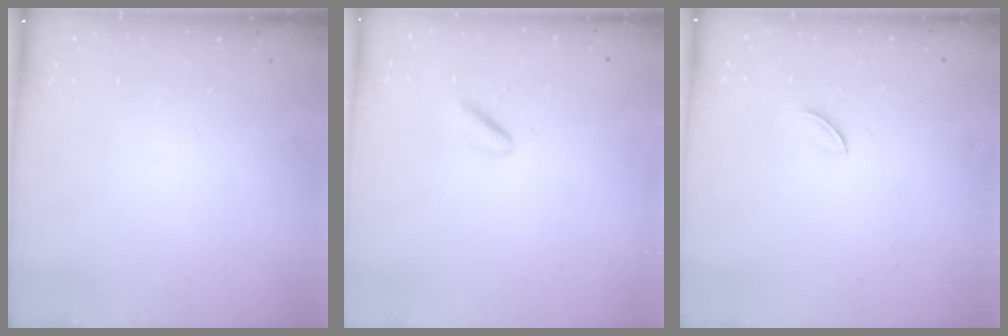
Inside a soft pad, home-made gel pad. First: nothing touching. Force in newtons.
{"total": 2.8, "press": 2.7, "slide": 0.8}
{"total": 2.8, "press": 2.7, "slide": 0.9}